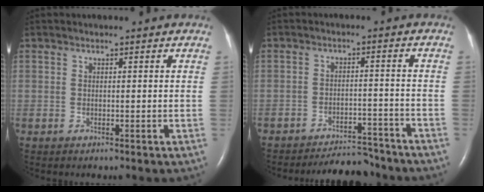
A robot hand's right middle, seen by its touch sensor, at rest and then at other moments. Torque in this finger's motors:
{"motor_torque": [0.03, -0.07, 0.01, 0.04]}